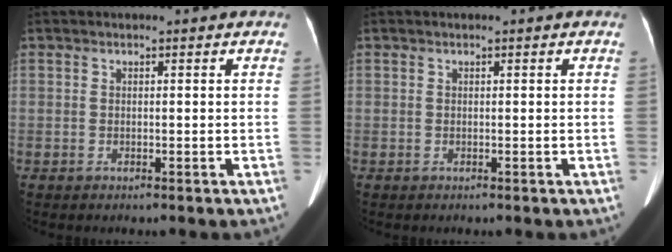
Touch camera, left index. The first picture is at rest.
{"total": 0.0}